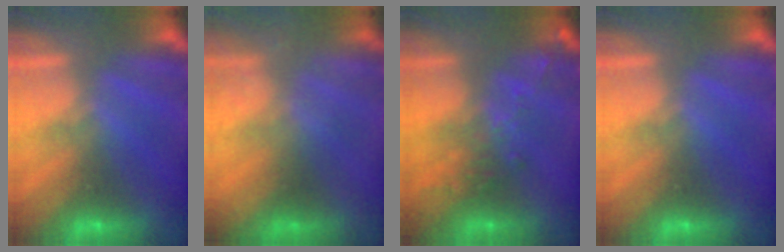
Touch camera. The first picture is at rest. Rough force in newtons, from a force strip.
{"total": 1.3}
{"total": 2.7}
{"total": 0.0}